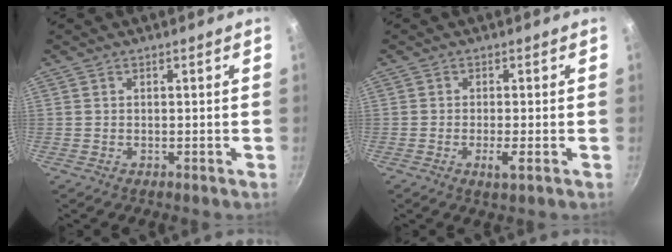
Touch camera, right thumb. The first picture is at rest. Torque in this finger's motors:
{"motor_torque": [0.36, 0.63, 0.73, -0.29, 0.16]}